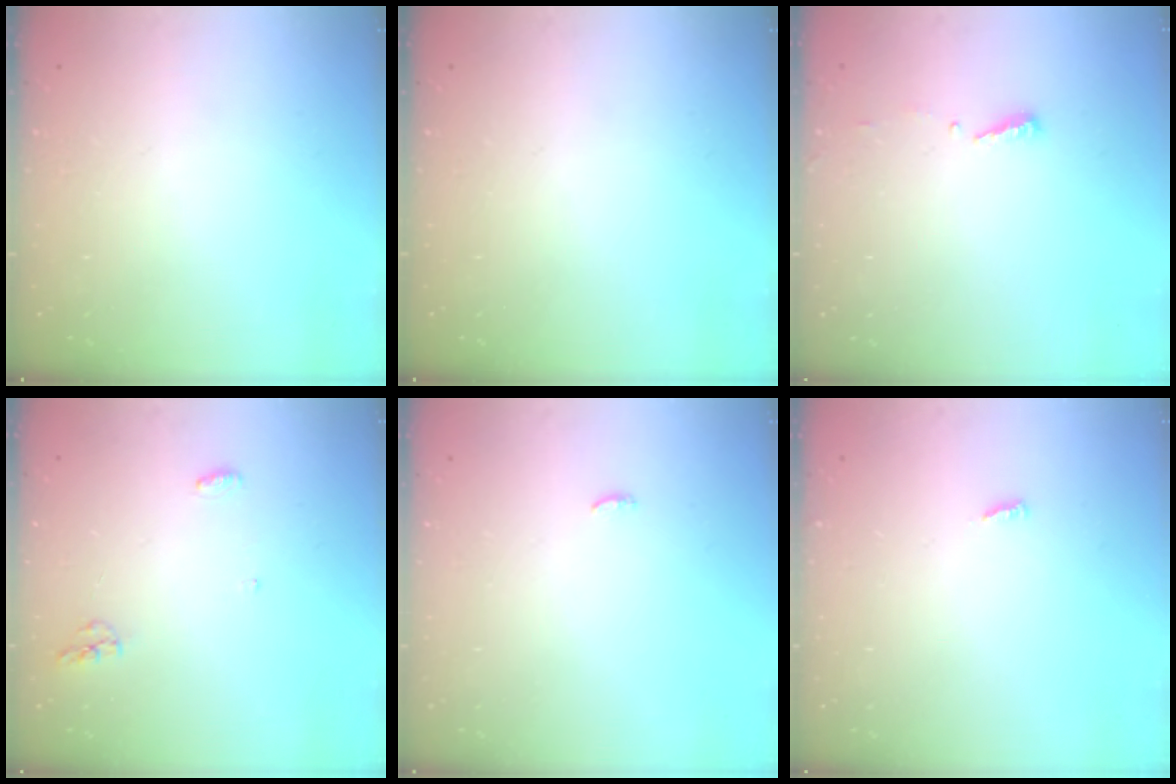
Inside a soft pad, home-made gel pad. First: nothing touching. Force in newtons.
{"total": 0.0}
{"total": 3.9, "press": 3.9, "slide": 0.4}
{"total": 4.2, "press": 4.1, "slide": 0.9}
{"total": 3.4, "press": 3.3, "slide": 1.0}
{"total": 3.0, "press": 3.0, "slide": 0.0}